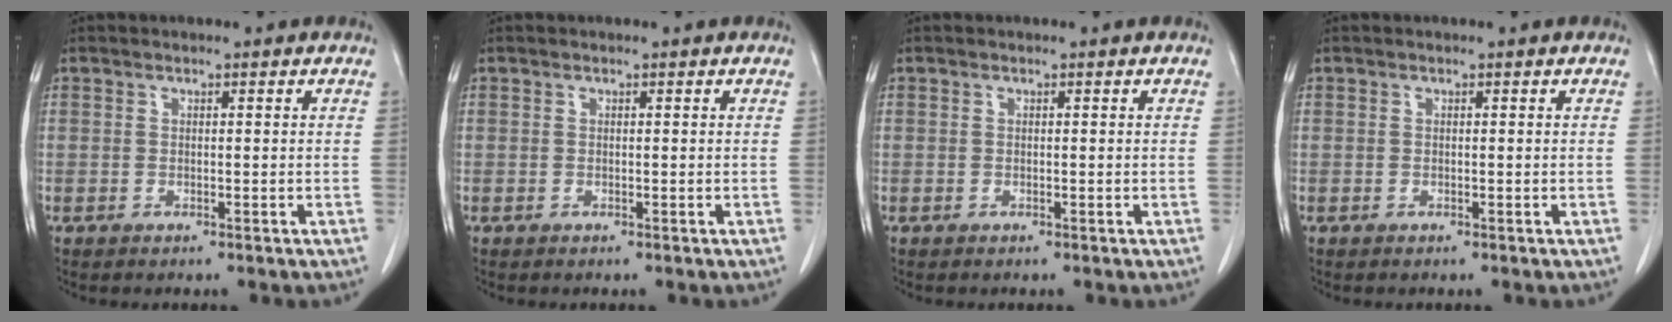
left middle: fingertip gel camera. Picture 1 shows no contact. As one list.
[{"total": 0.0}, {"total": 0.0}, {"total": 0.0}]